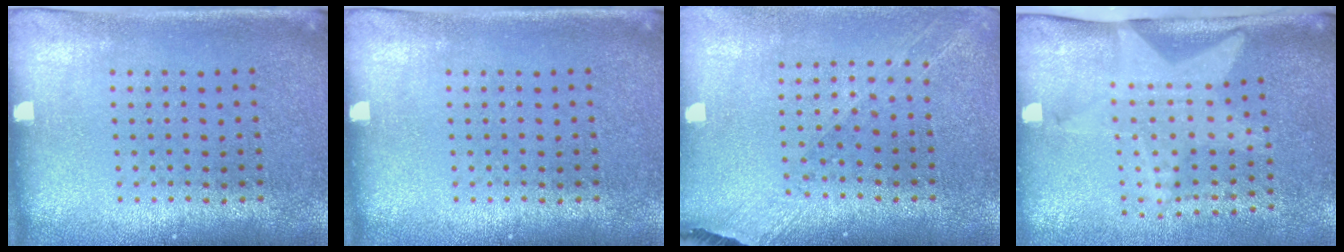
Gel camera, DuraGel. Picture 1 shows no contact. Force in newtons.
{"total": 0.0}
{"total": 1.2, "press": 1.2, "slide": 0.2}
{"total": 2.1, "press": 1.5, "slide": 1.4}